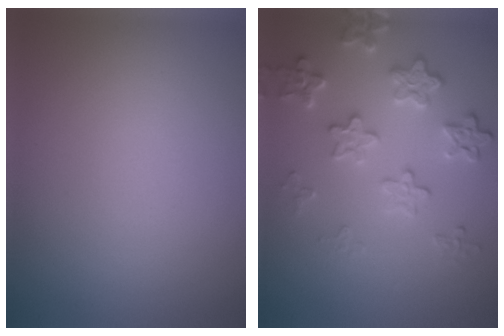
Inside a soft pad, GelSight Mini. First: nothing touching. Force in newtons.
{"total": 4.1, "press": 3.6, "slide": 2.0}